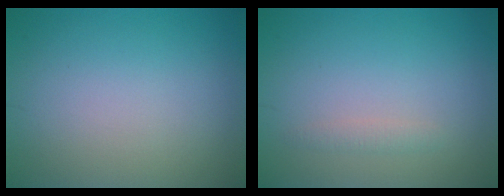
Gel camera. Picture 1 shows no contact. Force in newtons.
{"total": 0.8, "press": 0.8, "slide": 0.0}